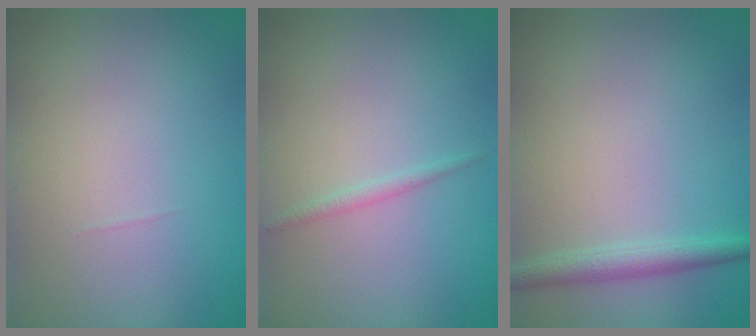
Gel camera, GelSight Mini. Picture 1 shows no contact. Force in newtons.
{"total": 0.8, "press": 0.8, "slide": 0.0}
{"total": 2.2, "press": 2.2, "slide": 0.1}